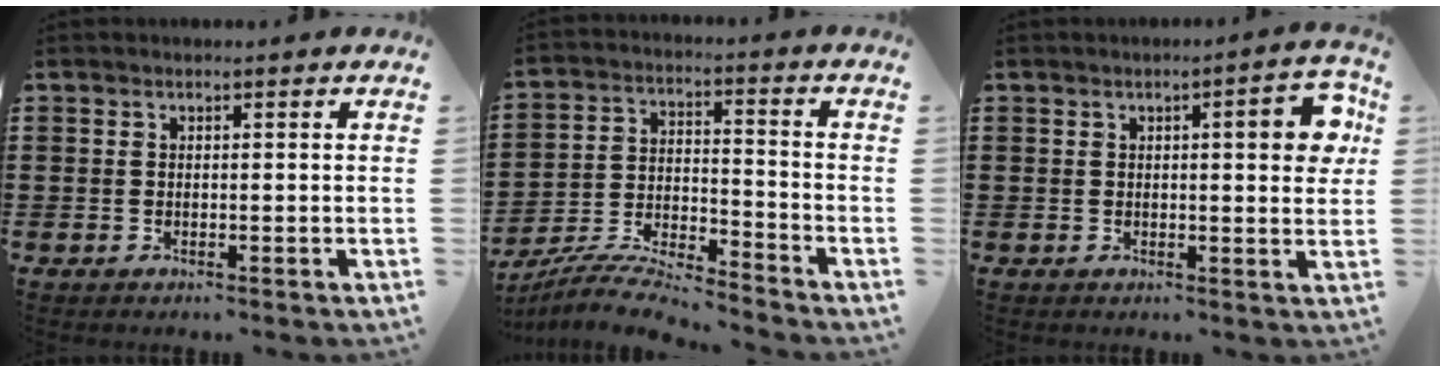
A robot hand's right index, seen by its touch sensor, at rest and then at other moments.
{"total": 7.5, "force": [-7.3, 0.1, 1.9], "torque": [-0.047, -0.002, -0.147]}
{"total": 6.2, "force": [1.8, 1.4, 5.8], "torque": [-0.081, -0.004, 0.021]}